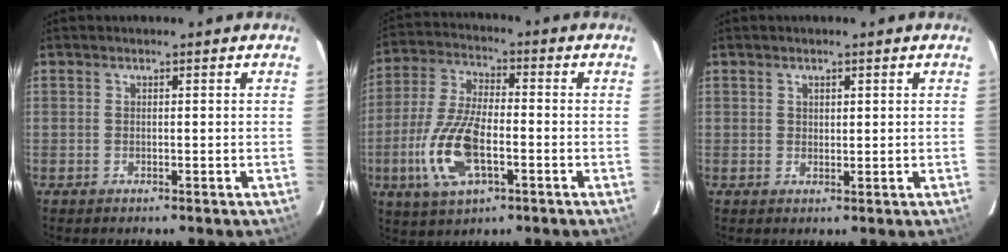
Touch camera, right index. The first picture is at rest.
{"total": 13.8, "force": [-4.4, 5.9, 11.7], "torque": [-0.256, -0.005, -0.082]}
{"total": 1.3, "force": [0.7, 1.0, 0.5], "torque": [-0.004, 0.004, 0.013]}